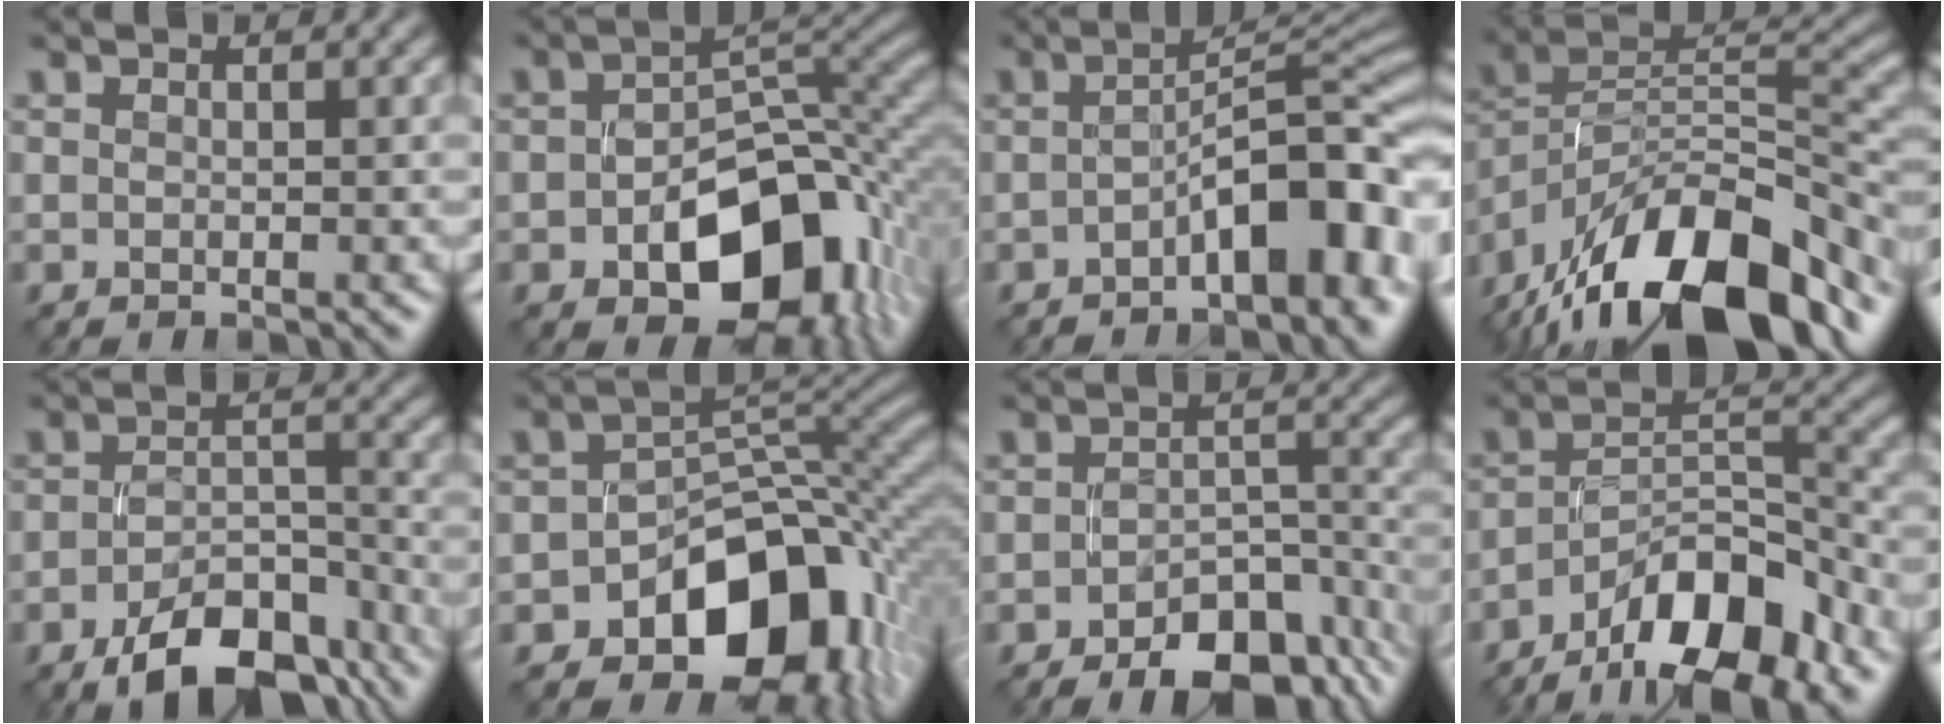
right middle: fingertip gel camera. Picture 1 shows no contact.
{"total": 11.9, "force": [-4.6, 6.9, 8.5], "torque": [-0.122, -0.010, -0.061]}
{"total": 8.5, "force": [-3.2, 2.6, 7.4], "torque": [-0.095, 0.017, -0.059]}
{"total": 17.2, "force": [-11.9, 7.1, 10.2], "torque": [-0.200, 0.018, -0.208]}
{"total": 9.6, "force": [-6.5, 4.1, 5.7], "torque": [-0.088, -0.013, -0.102]}
{"total": 12.1, "force": [-6.0, 7.8, 7.0], "torque": [-0.083, -0.006, -0.101]}
{"total": 8.9, "force": [-5.8, 4.2, 5.2], "torque": [-0.065, -0.016, -0.087]}
{"total": 11.3, "force": [-7.7, 3.9, 7.3], "torque": [-0.111, 0.014, -0.141]}